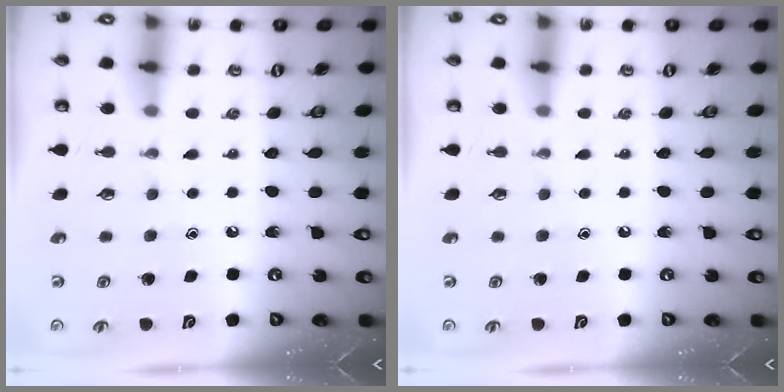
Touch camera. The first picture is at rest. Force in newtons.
{"total": 0.0}